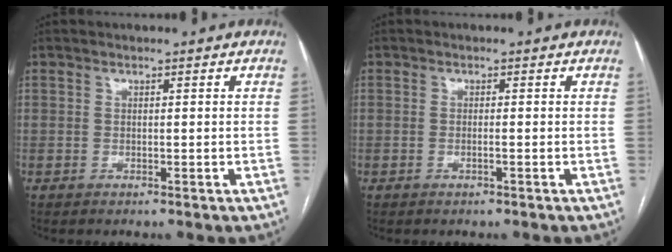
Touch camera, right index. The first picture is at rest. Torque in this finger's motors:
{"motor_torque": [-0.15, 0.02, 0.03, 0.00]}